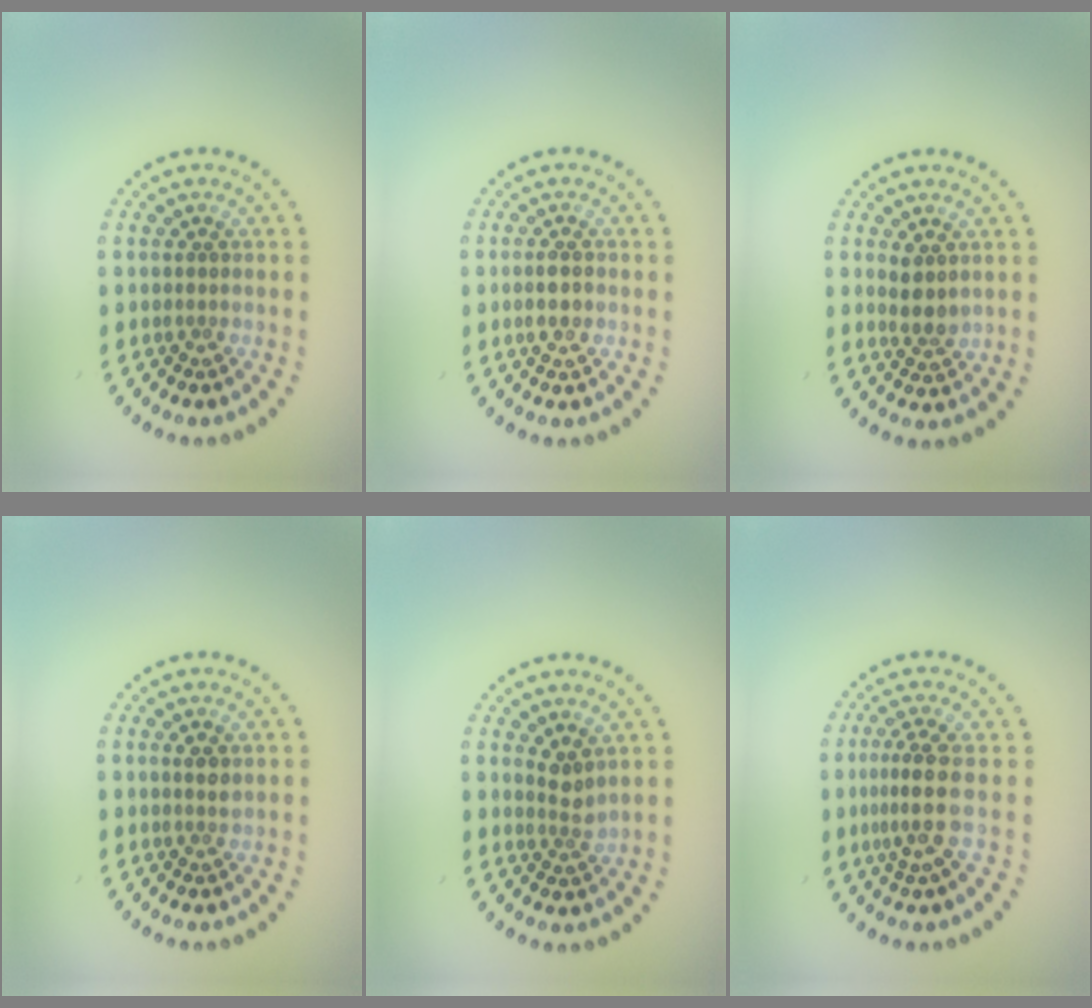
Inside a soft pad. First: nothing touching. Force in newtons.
{"total": 1.7, "press": 1.6, "slide": 0.5}
{"total": 2.0, "press": 1.7, "slide": 0.9}
{"total": 1.0, "press": 0.8, "slide": 0.5}
{"total": 1.6, "press": 1.1, "slide": 1.1}
{"total": 3.1, "press": 2.3, "slide": 2.1}